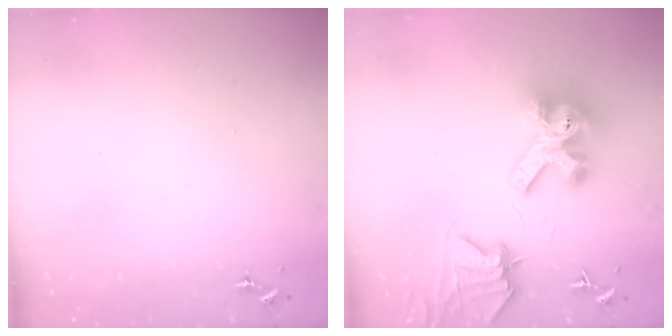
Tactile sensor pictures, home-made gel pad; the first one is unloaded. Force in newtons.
{"total": 13.7, "press": 13.6, "slide": 1.6}